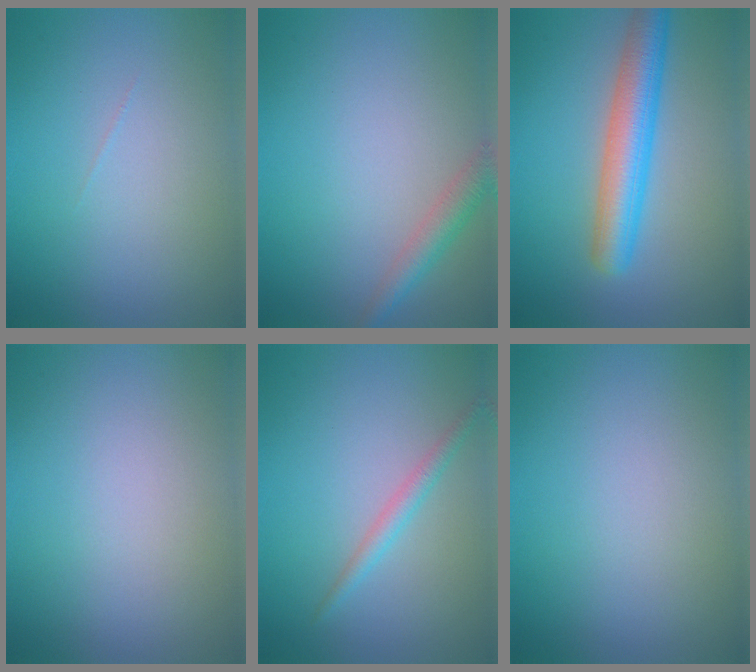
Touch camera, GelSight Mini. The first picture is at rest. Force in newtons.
{"total": 2.4, "press": 2.4, "slide": 0.1}
{"total": 5.6, "press": 5.6, "slide": 0.1}
{"total": 0.0}
{"total": 1.6, "press": 1.6, "slide": 0.1}
{"total": 0.0}